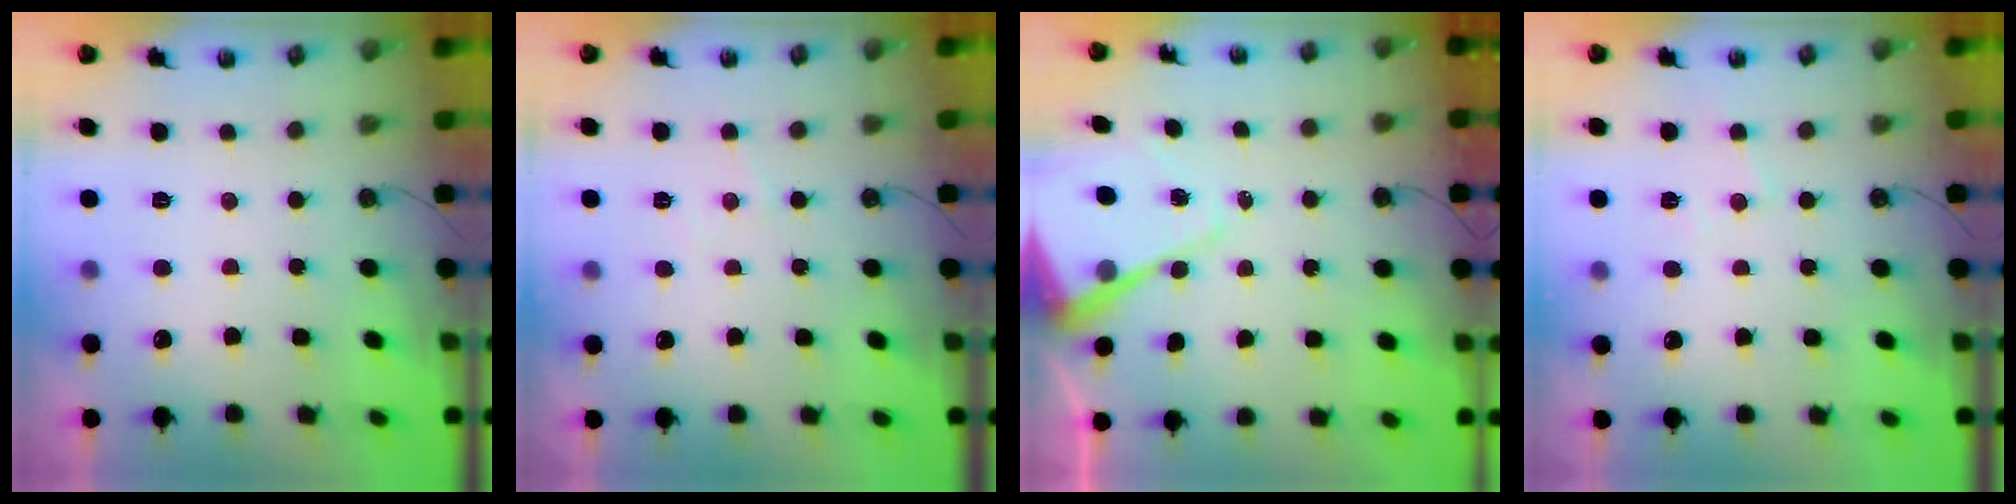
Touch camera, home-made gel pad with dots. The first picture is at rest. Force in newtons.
{"total": 3.1, "press": 3.1, "slide": 0.5}
{"total": 11.4, "press": 11.4, "slide": 1.0}
{"total": 4.3, "press": 4.3, "slide": 0.6}